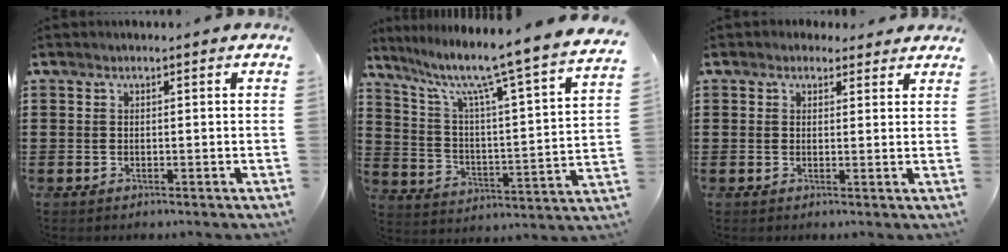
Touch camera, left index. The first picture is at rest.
{"total": 9.3, "force": [7.5, -0.5, 5.6], "torque": [-0.130, -0.067, 0.109]}
{"total": 1.9, "force": [1.6, 1.0, 0.2], "torque": [-0.002, 0.002, 0.028]}